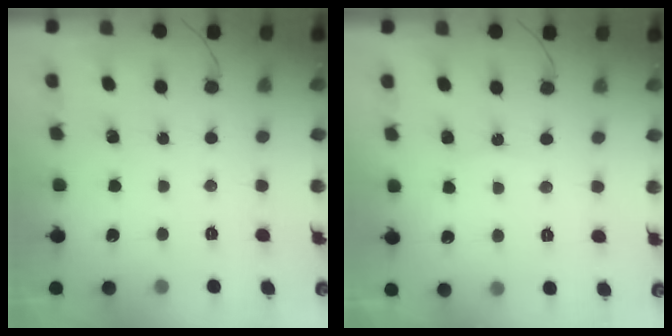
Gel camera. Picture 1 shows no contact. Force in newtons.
{"total": 4.6, "press": 4.6, "slide": 0.5}